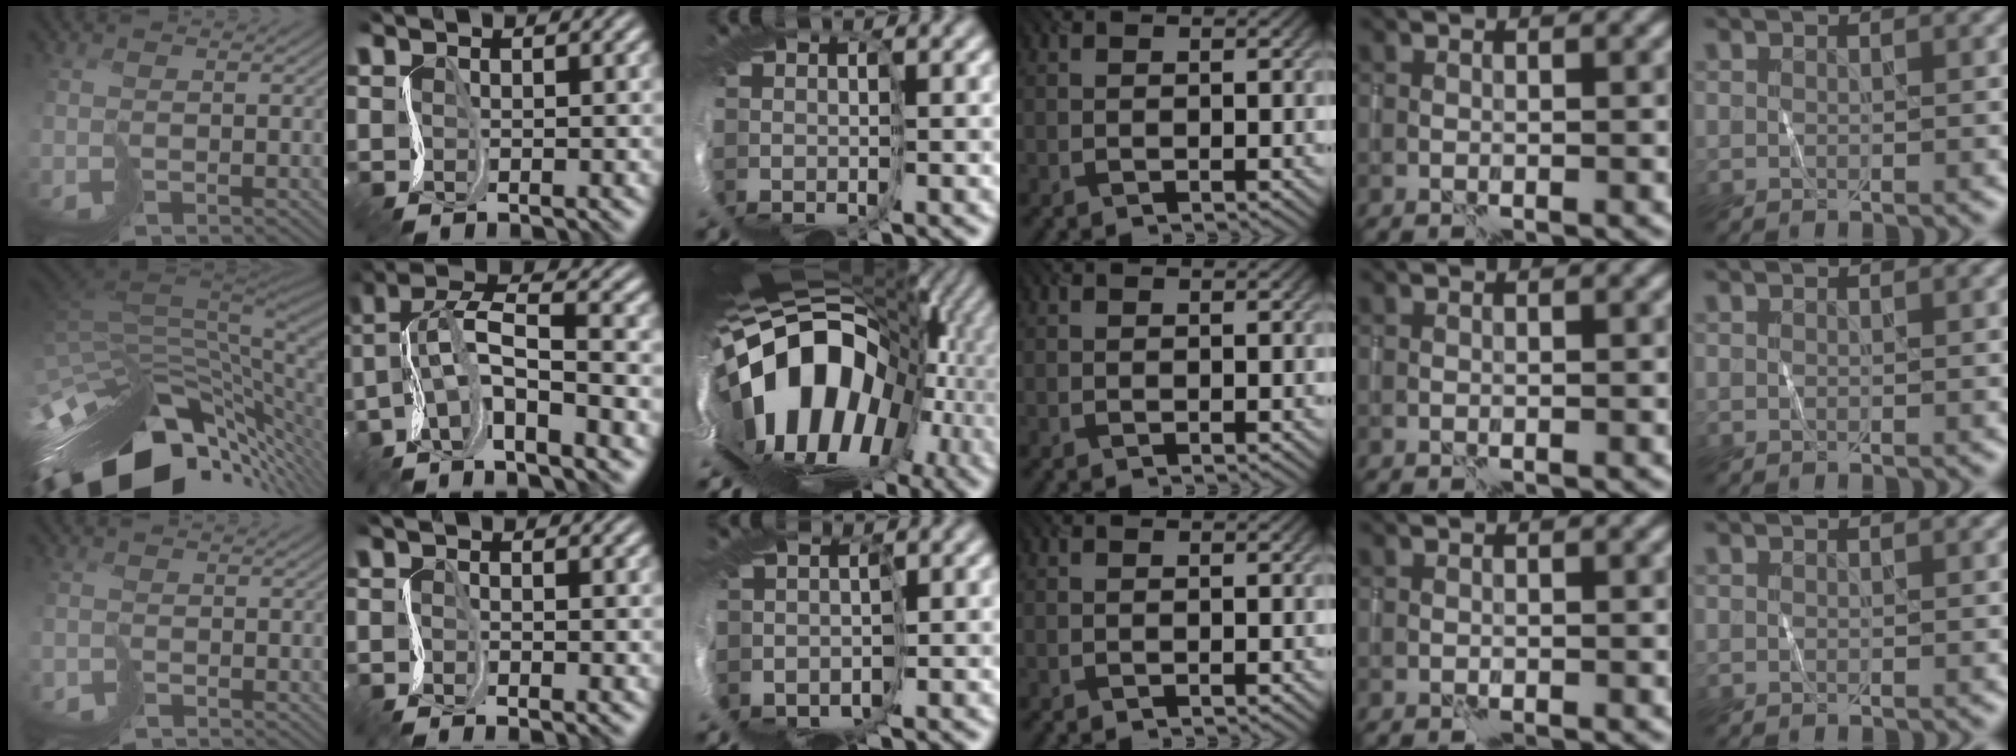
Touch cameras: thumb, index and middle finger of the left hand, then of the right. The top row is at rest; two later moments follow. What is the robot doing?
{"motion": "cut", "object": "tissue"}